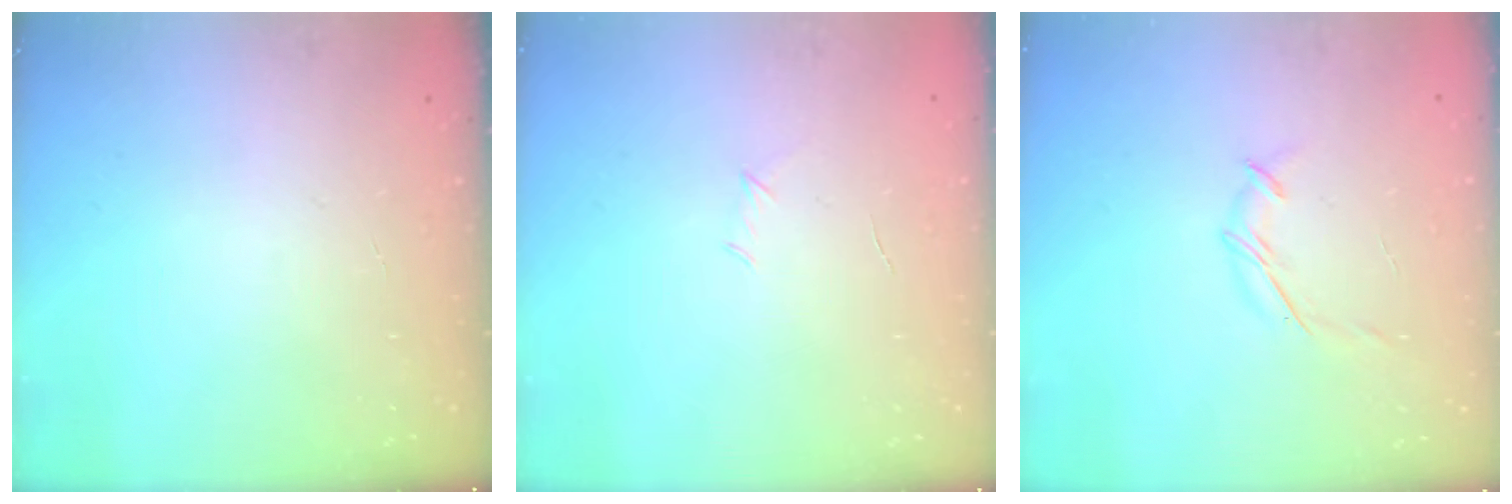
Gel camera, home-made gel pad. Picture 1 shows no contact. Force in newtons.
{"total": 3.0, "press": 2.9, "slide": 0.8}
{"total": 4.7, "press": 4.5, "slide": 1.1}